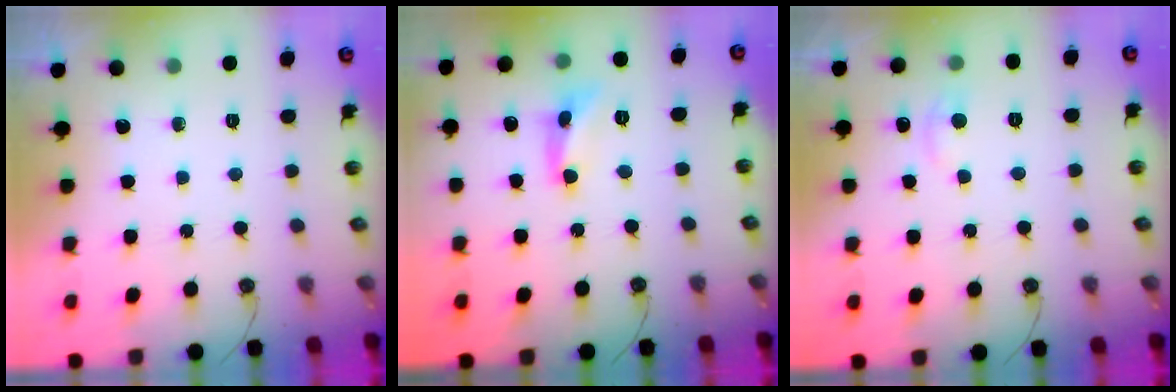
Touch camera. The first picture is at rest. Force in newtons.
{"total": 3.0, "press": 3.0, "slide": 0.3}
{"total": 1.8, "press": 1.7, "slide": 0.6}